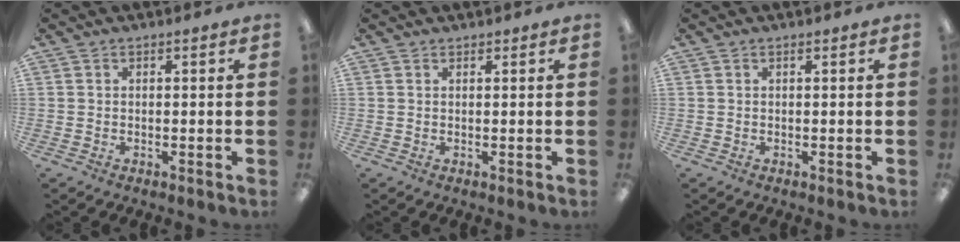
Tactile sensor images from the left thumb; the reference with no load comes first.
{"total": 0.6, "force": [0.6, 0.2, 0.0], "torque": [-0.001, 0.001, 0.011]}
{"total": 0.0}